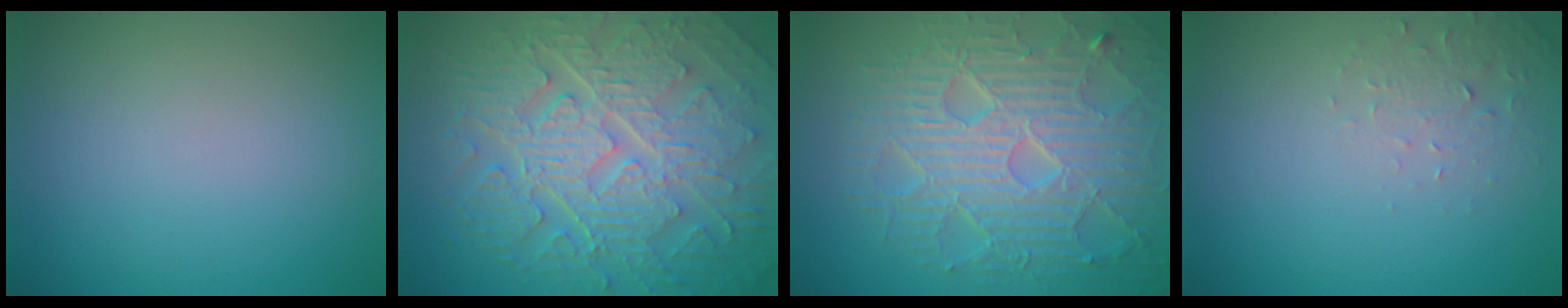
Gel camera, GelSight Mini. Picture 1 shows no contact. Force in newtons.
{"total": 10.3, "press": 6.9, "slide": 7.7}
{"total": 8.9, "press": 6.4, "slide": 6.2}
{"total": 1.9, "press": 1.8, "slide": 0.4}